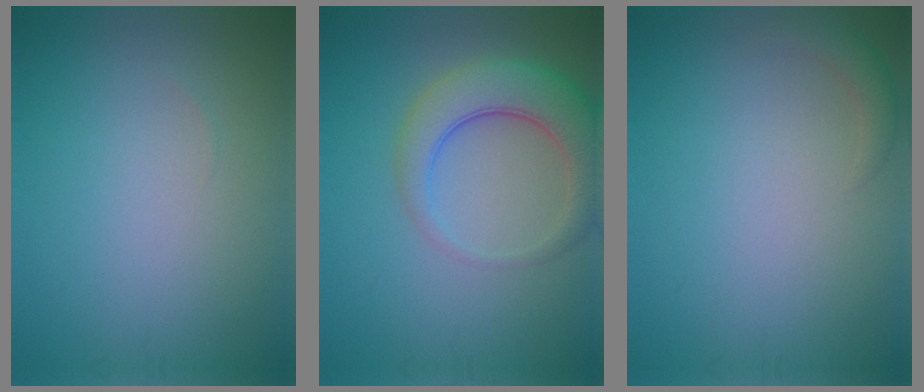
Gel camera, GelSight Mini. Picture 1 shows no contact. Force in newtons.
{"total": 5.6, "press": 5.6, "slide": 0.5}
{"total": 1.5, "press": 1.5, "slide": 0.1}